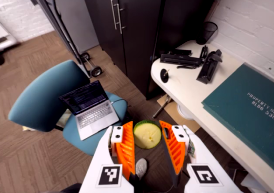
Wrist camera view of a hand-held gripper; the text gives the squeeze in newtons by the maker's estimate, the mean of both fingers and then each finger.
{"total": 10.2, "left": 10.7, "right": 9.8}